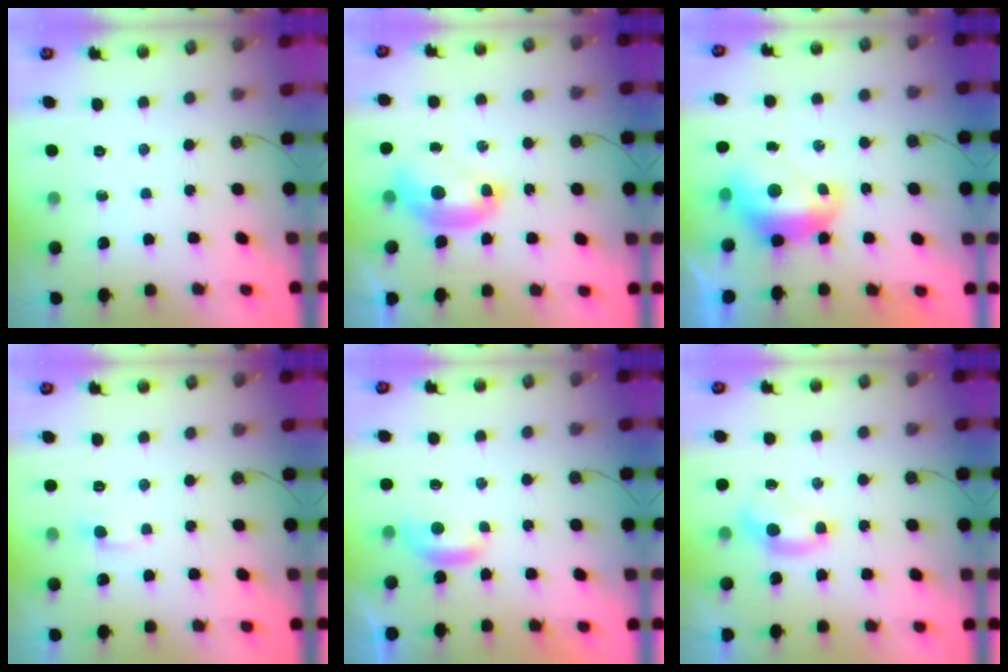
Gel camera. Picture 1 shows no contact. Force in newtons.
{"total": 3.1, "press": 3.1, "slide": 0.6}
{"total": 2.2, "press": 2.1, "slide": 0.8}
{"total": 1.8, "press": 1.7, "slide": 0.5}
{"total": 1.8, "press": 1.7, "slide": 0.4}
{"total": 0.7, "press": 0.5, "slide": 0.5}